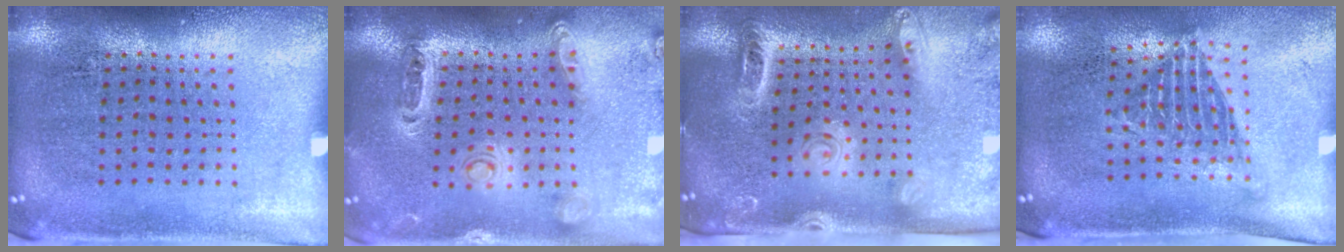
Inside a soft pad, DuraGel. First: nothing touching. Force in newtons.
{"total": 1.0, "press": 1.0, "slide": 0.3}
{"total": 2.6, "press": 2.0, "slide": 1.6}
{"total": 1.3, "press": 1.0, "slide": 0.9}